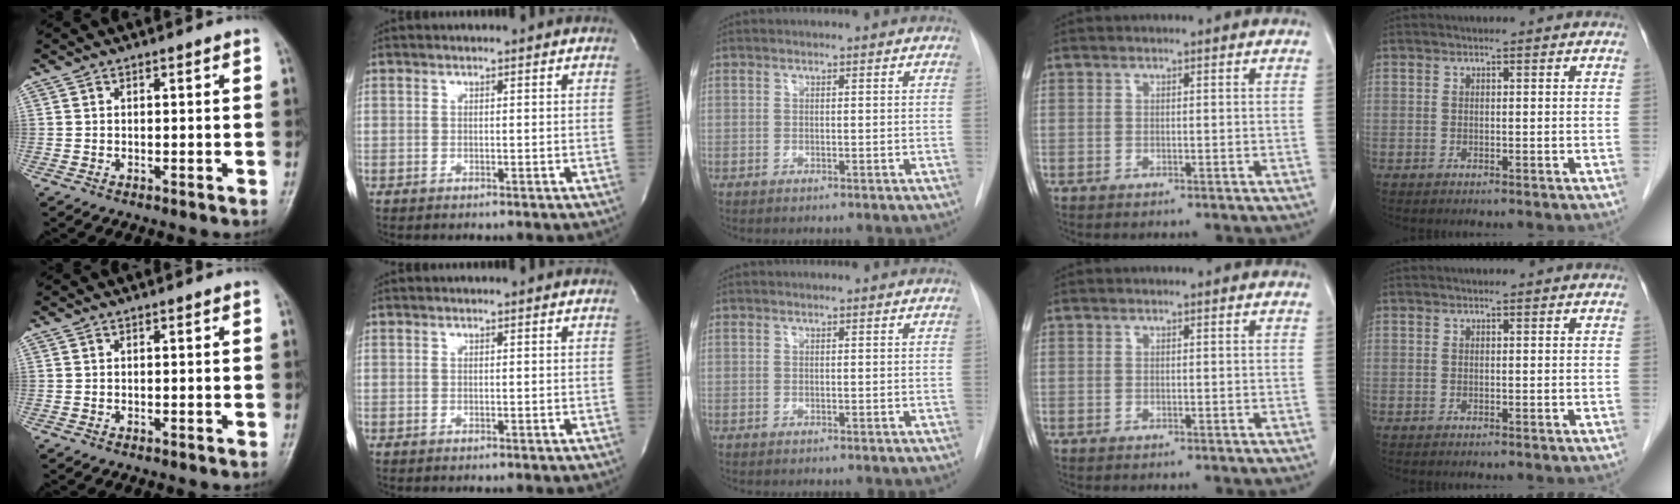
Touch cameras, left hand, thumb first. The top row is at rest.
{}